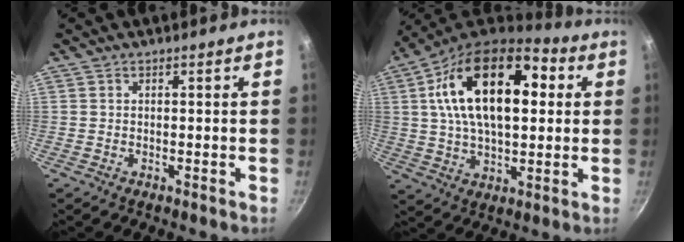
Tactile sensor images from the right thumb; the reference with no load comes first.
{"total": 23.9, "force": [5.0, 12.8, 19.5], "torque": [-0.322, 0.018, 0.074]}